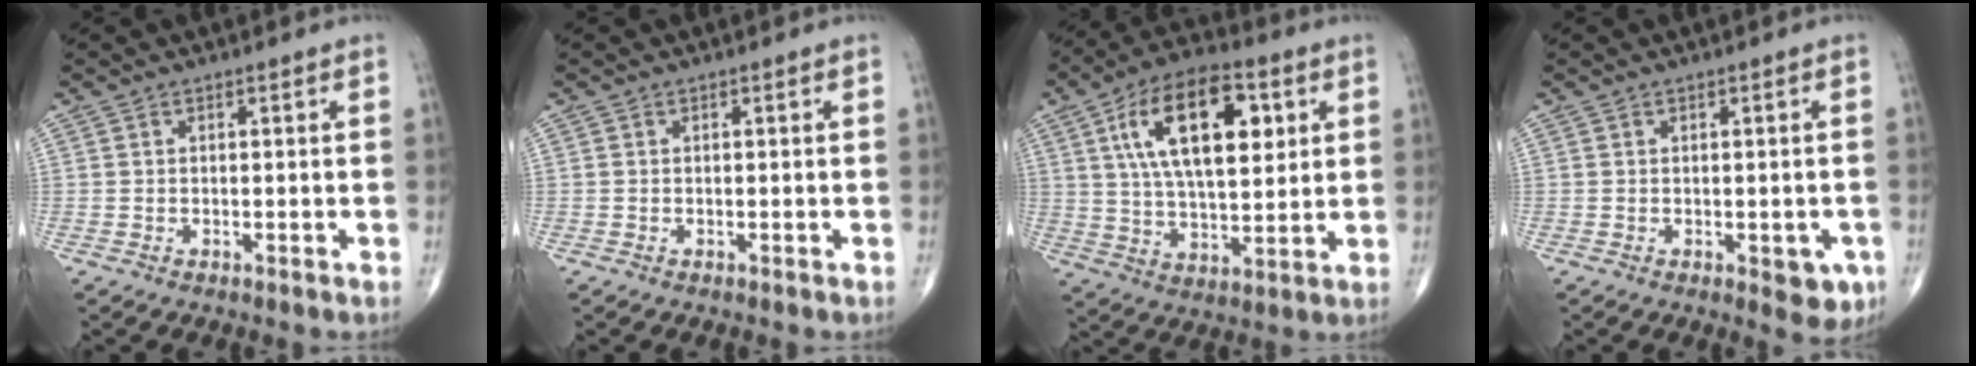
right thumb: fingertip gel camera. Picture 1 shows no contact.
{"total": 0.0}
{"total": 19.4, "force": [6.1, 9.2, 15.9], "torque": [-0.250, -0.005, 0.103]}
{"total": 4.7, "force": [-1.5, 2.4, 3.7], "torque": [-0.018, -0.003, -0.014]}